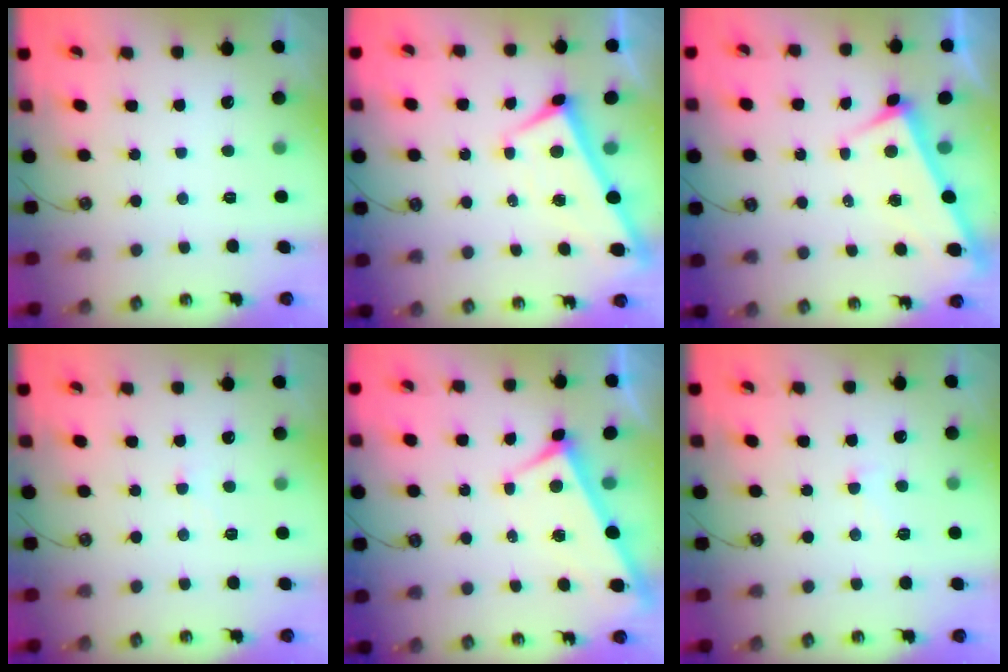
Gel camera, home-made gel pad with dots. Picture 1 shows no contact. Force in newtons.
{"total": 2.3, "press": 2.2, "slide": 0.2}
{"total": 3.5, "press": 3.4, "slide": 0.3}
{"total": 1.0, "press": 1.0, "slide": 0.2}
{"total": 3.7, "press": 3.7, "slide": 0.4}
{"total": 2.3, "press": 2.2, "slide": 0.6}